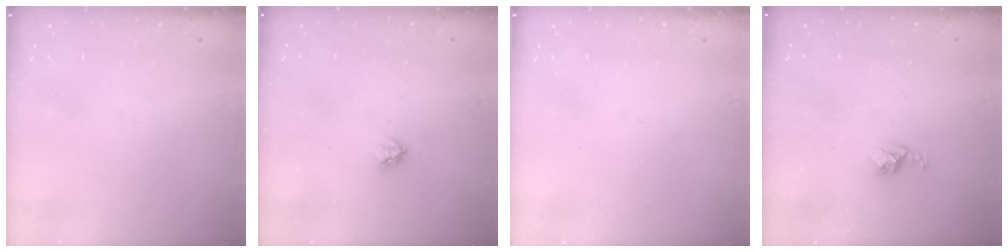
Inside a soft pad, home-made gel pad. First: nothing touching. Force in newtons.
{"total": 3.0, "press": 2.9, "slide": 0.4}
{"total": 0.0}
{"total": 2.5, "press": 2.5, "slide": 0.4}